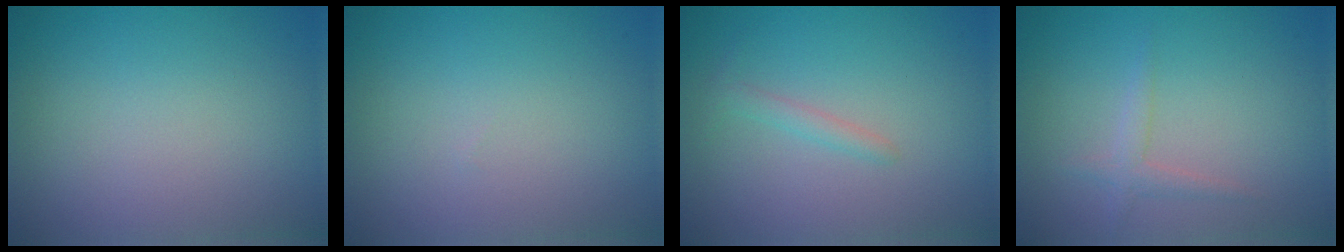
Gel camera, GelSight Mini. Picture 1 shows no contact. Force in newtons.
{"total": 0.0}
{"total": 1.1, "press": 1.1, "slide": 0.1}
{"total": 1.4, "press": 1.4, "slide": 0.0}